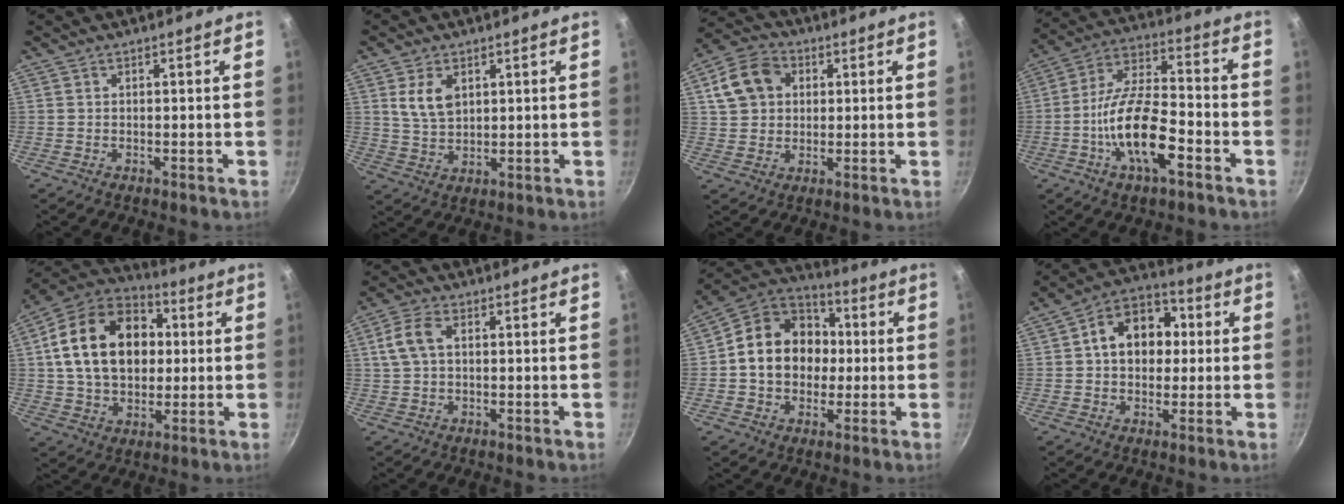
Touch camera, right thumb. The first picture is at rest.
{"total": 6.4, "force": [2.3, 3.9, 4.5], "torque": [-0.075, -0.012, 0.049]}
{"total": 10.7, "force": [3.0, 8.5, 5.7], "torque": [-0.081, 0.014, 0.044]}
{"total": 15.7, "force": [-5.7, 6.0, 13.3], "torque": [-0.236, 0.037, -0.114]}
{"total": 22.2, "force": [3.3, 16.0, 15.1], "torque": [-0.232, 0.024, 0.049]}
{"total": 5.8, "force": [1.1, 3.5, 4.5], "torque": [-0.095, 0.014, 0.017]}
{"total": 16.8, "force": [0.5, 13.8, 9.6], "torque": [-0.125, 0.031, -0.006]}
{"total": 12.8, "force": [1.6, 9.6, 8.3], "torque": [-0.085, 0.025, 0.008]}